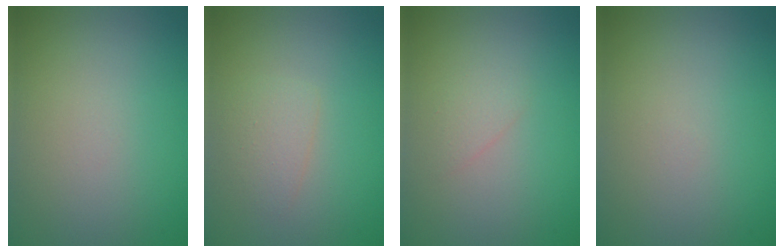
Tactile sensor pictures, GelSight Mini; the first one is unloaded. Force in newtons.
{"total": 1.6, "press": 1.6, "slide": 0.0}
{"total": 1.0, "press": 1.0, "slide": 0.1}
{"total": 0.0}